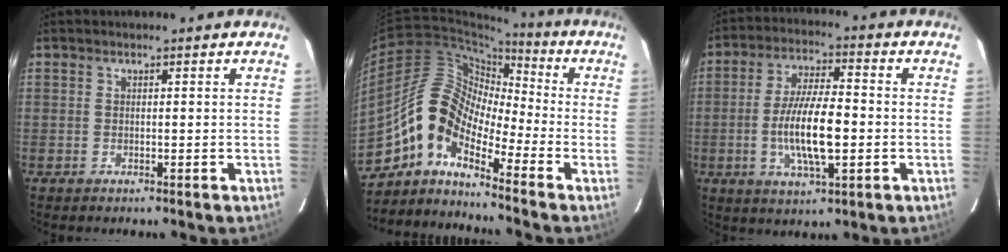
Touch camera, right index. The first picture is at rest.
{"total": 10.7, "force": [-6.6, 4.6, 7.1], "torque": [-0.111, 0.019, -0.145]}
{"total": 11.8, "force": [-2.2, 3.5, 11.1], "torque": [-0.216, -0.003, -0.039]}